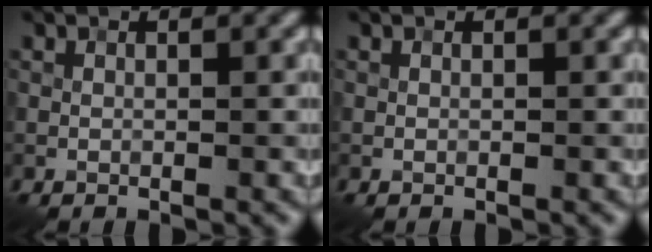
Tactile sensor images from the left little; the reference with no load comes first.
{"total": 0.0}